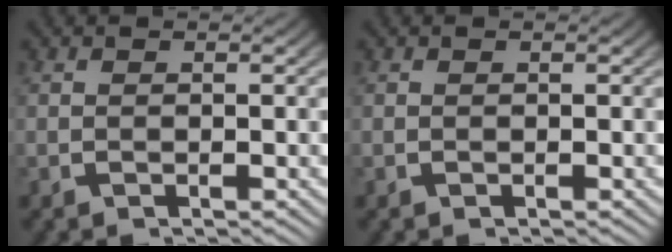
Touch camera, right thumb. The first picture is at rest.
{"total": 0.0}